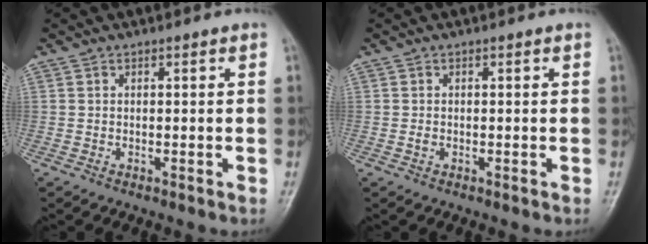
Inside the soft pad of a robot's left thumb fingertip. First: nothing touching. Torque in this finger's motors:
{"motor_torque": [-0.55, 0.39, 0.03, -0.01, -0.02]}